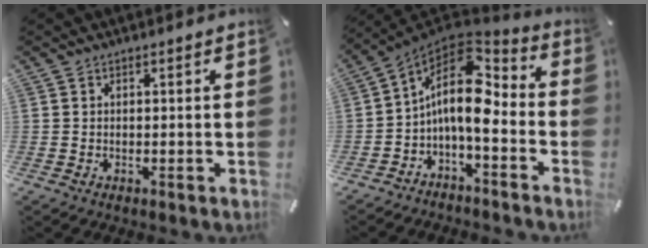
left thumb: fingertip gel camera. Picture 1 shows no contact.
{"total": 12.9, "force": [0.4, 6.9, 10.9], "torque": [-0.211, -0.021, 0.002]}